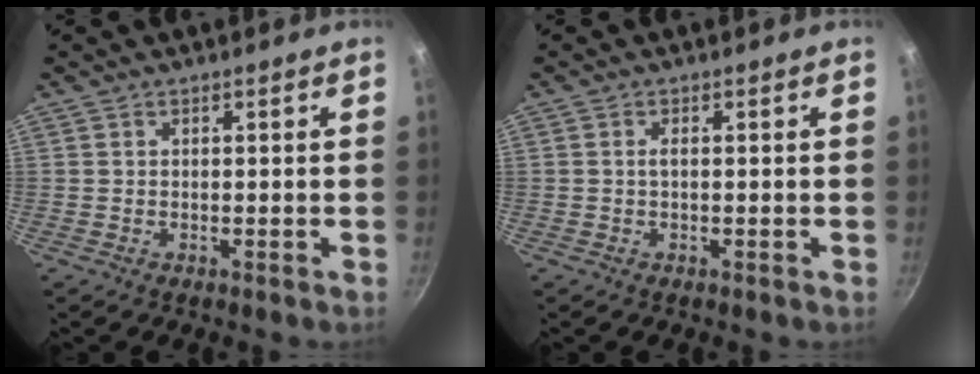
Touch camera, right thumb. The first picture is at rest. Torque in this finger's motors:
{"motor_torque": [0.07, -0.24, 0.40, -0.34, -0.02]}